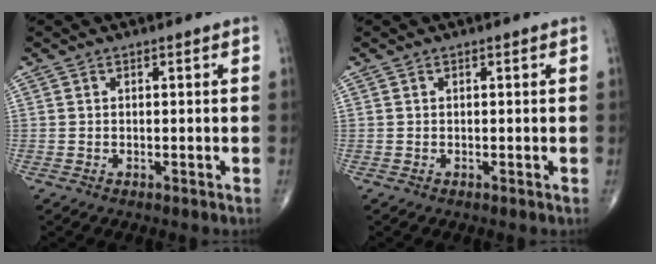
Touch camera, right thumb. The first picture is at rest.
{"total": 0.0}